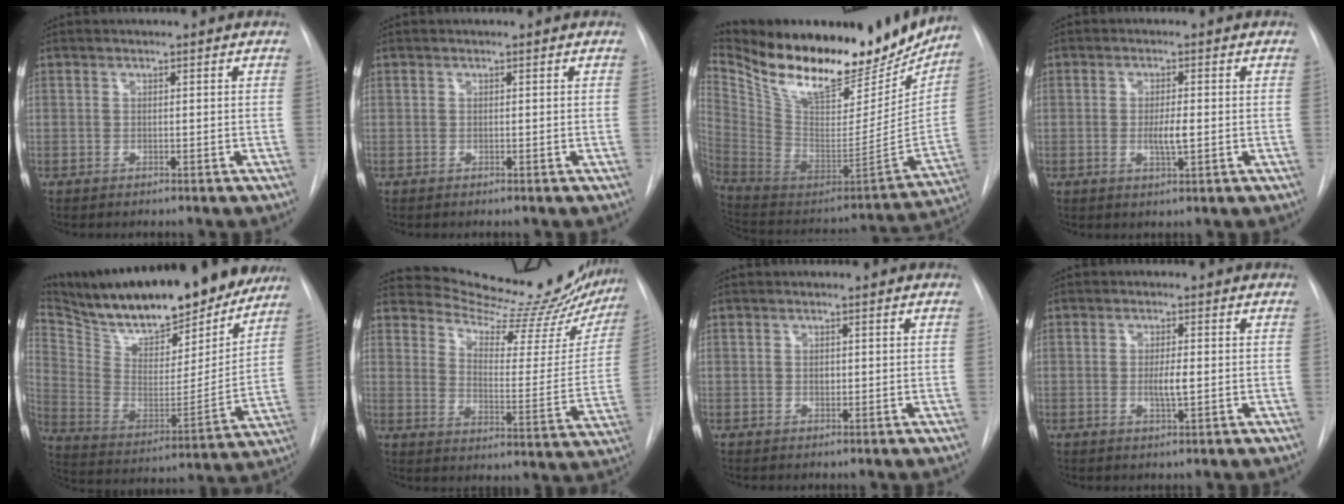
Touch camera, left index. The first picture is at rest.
{"total": 0.0}
{"total": 28.7, "force": [22.6, 10.3, 14.5], "torque": [-0.255, -0.011, 0.352]}
{"total": 3.1, "force": [-0.3, 0.5, 3.1], "torque": [-0.057, -0.004, -0.003]}
{"total": 28.6, "force": [24.1, 8.1, 13.1], "torque": [-0.238, -0.018, 0.357]}
{"total": 22.1, "force": [21.2, 3.5, 5.2], "torque": [-0.072, -0.094, 0.266]}
{"total": 0.7, "force": [0.2, 0.5, 0.4], "torque": [-0.005, -0.001, 0.003]}
{"total": 2.8, "force": [-0.2, 0.5, 2.8], "torque": [-0.053, -0.004, -0.002]}